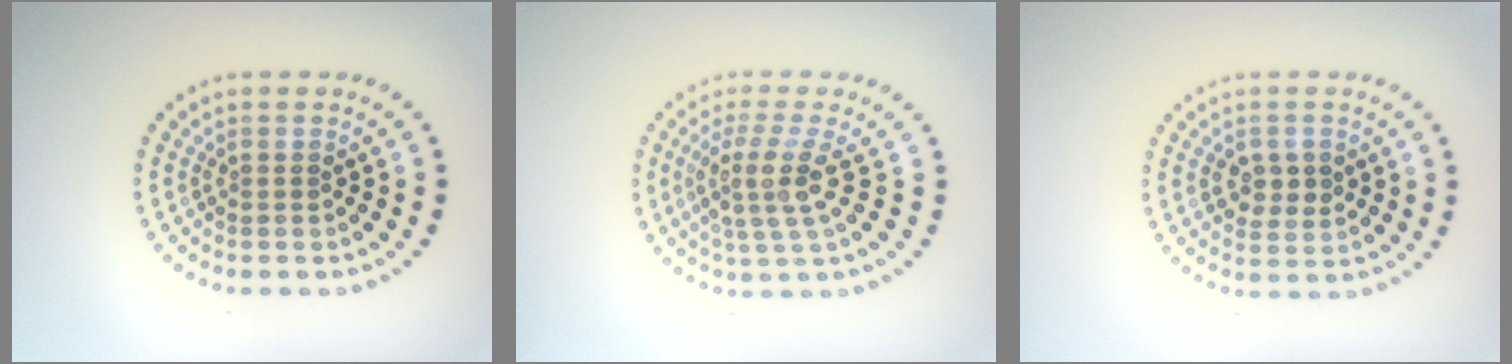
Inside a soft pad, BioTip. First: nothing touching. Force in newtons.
{"total": 3.8, "press": 2.8, "slide": 2.6}
{"total": 2.6, "press": 2.6, "slide": 0.3}